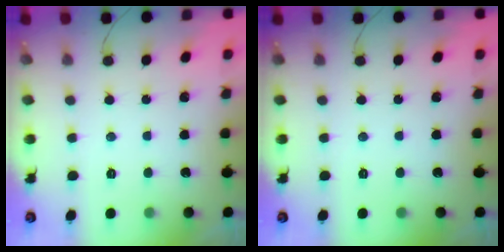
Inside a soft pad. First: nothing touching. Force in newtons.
{"total": 0.0}